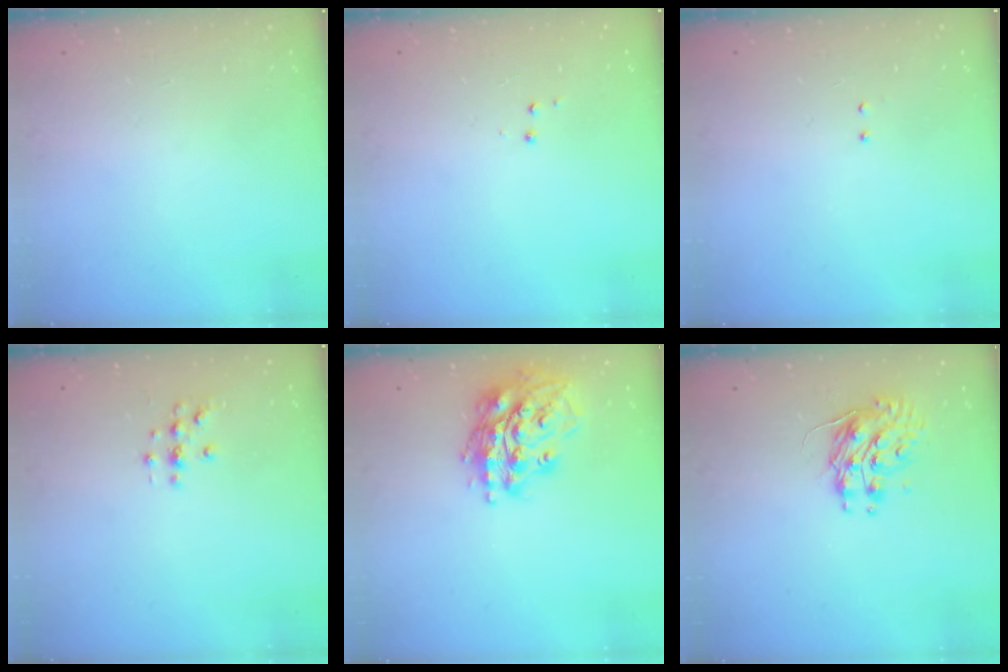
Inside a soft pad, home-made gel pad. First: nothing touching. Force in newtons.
{"total": 2.9, "press": 2.8, "slide": 0.4}
{"total": 2.1, "press": 2.0, "slide": 0.6}
{"total": 2.0, "press": 2.0, "slide": 0.2}
{"total": 17.6, "press": 17.4, "slide": 2.6}
{"total": 8.9, "press": 8.9, "slide": 0.3}